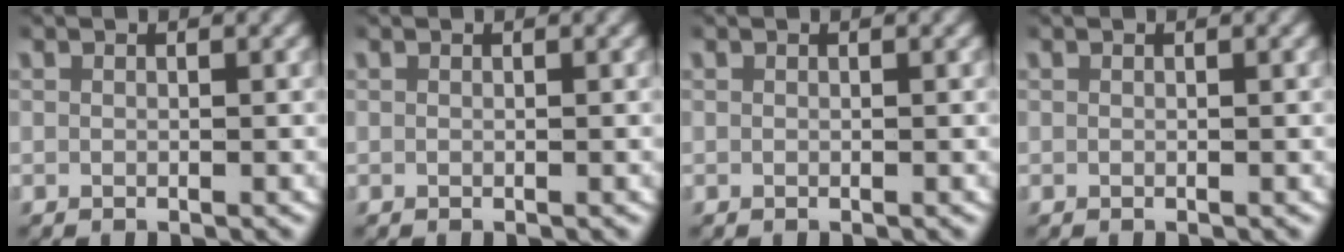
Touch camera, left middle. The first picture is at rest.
{"total": 0.0}
{"total": 0.0}
{"total": 0.0}